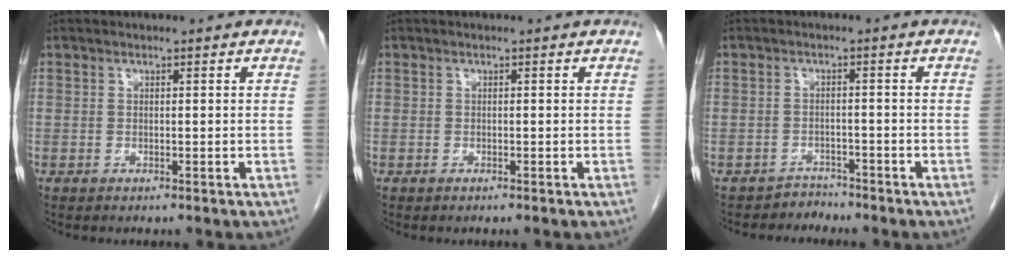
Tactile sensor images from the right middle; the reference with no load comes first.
{"total": 0.0}
{"total": 2.2, "force": [-1.9, 0.6, -1.0], "torque": [0.020, -0.002, -0.032]}